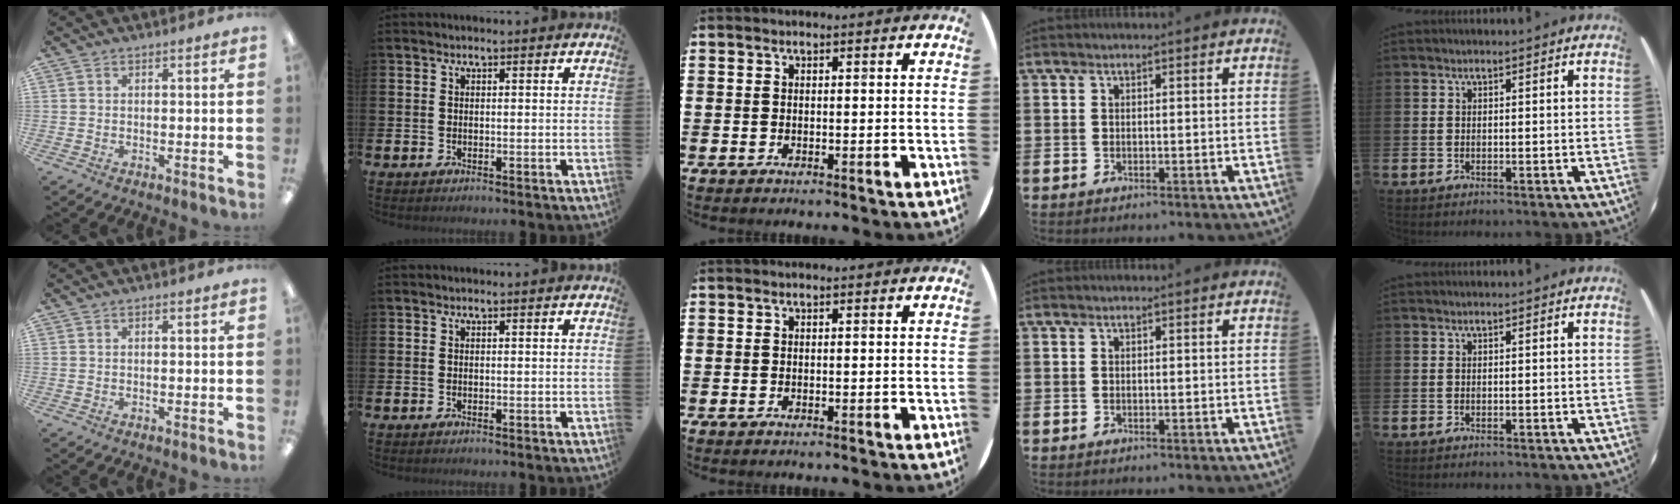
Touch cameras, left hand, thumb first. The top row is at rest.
{}